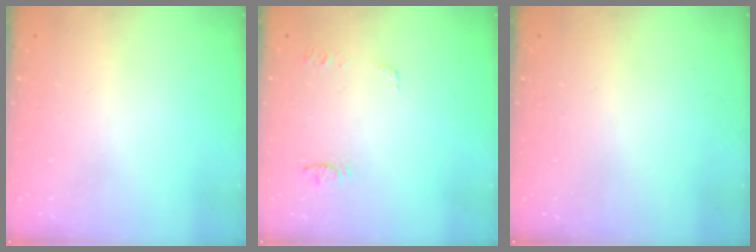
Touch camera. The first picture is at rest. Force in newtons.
{"total": 6.9, "press": 6.9, "slide": 0.5}
{"total": 0.0}